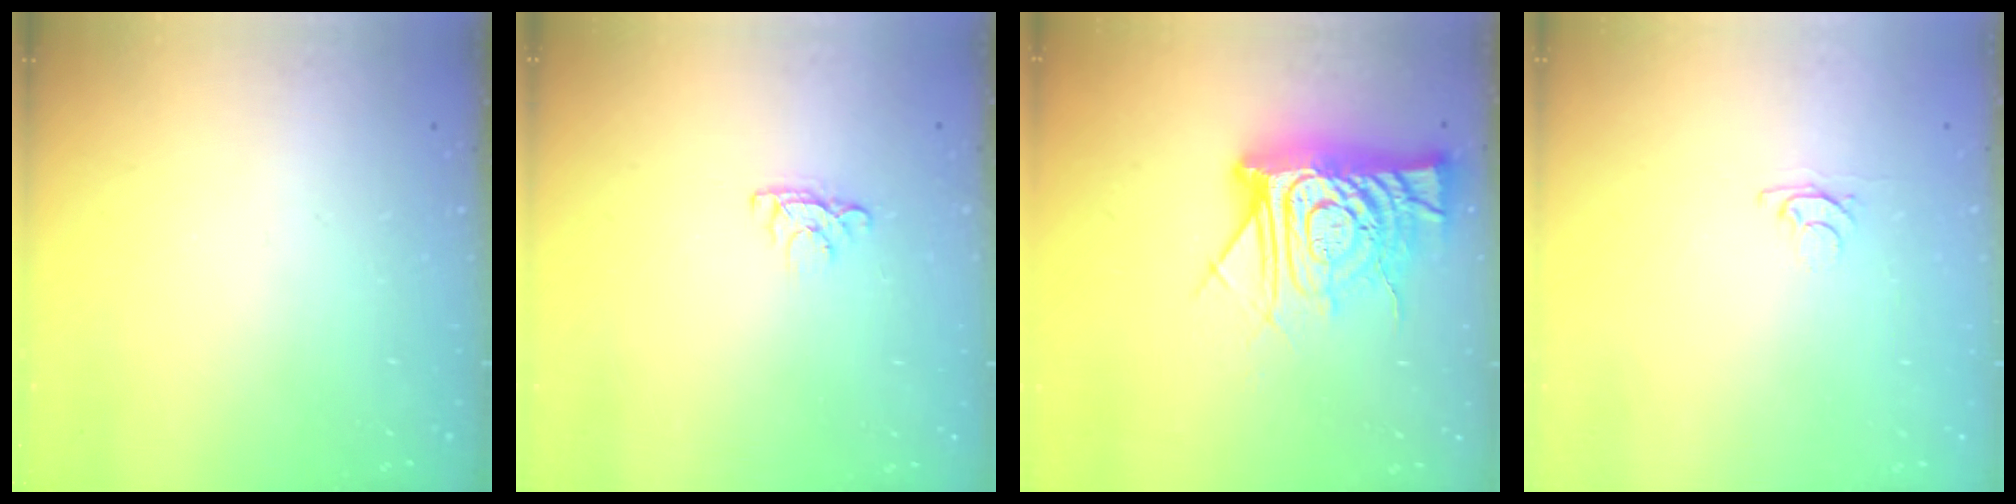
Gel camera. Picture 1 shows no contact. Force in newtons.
{"total": 4.0, "press": 4.0, "slide": 0.5}
{"total": 15.3, "press": 15.2, "slide": 1.3}
{"total": 3.1, "press": 3.0, "slide": 0.4}